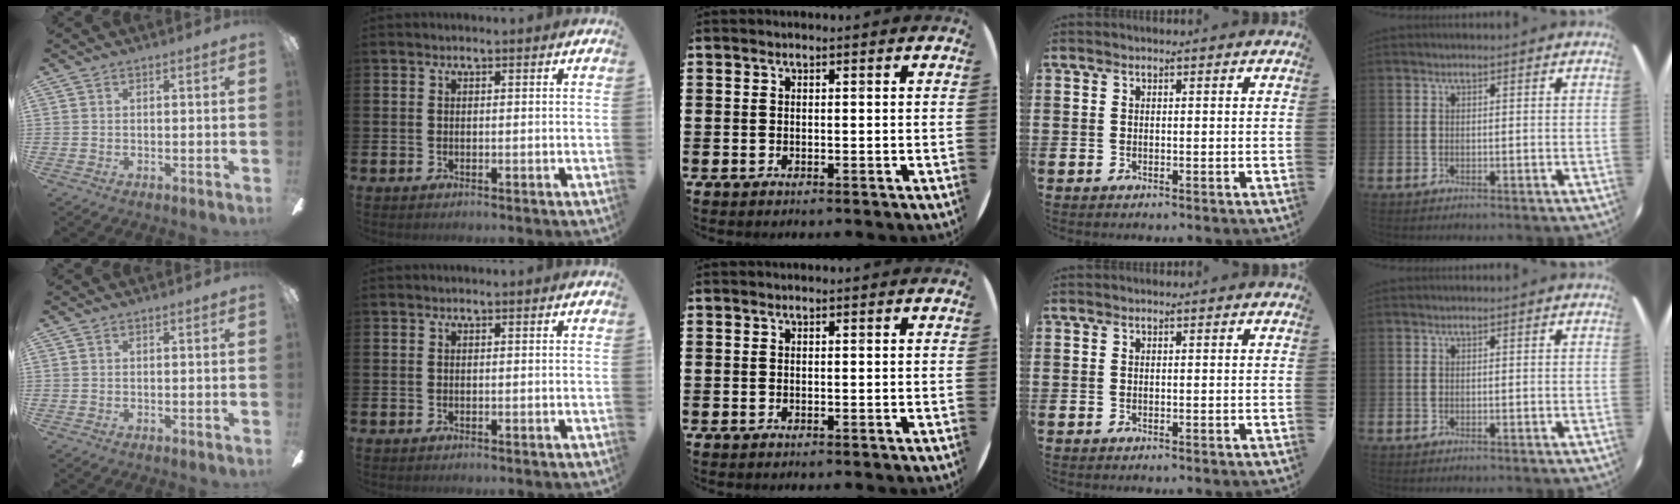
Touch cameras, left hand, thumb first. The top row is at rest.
{}